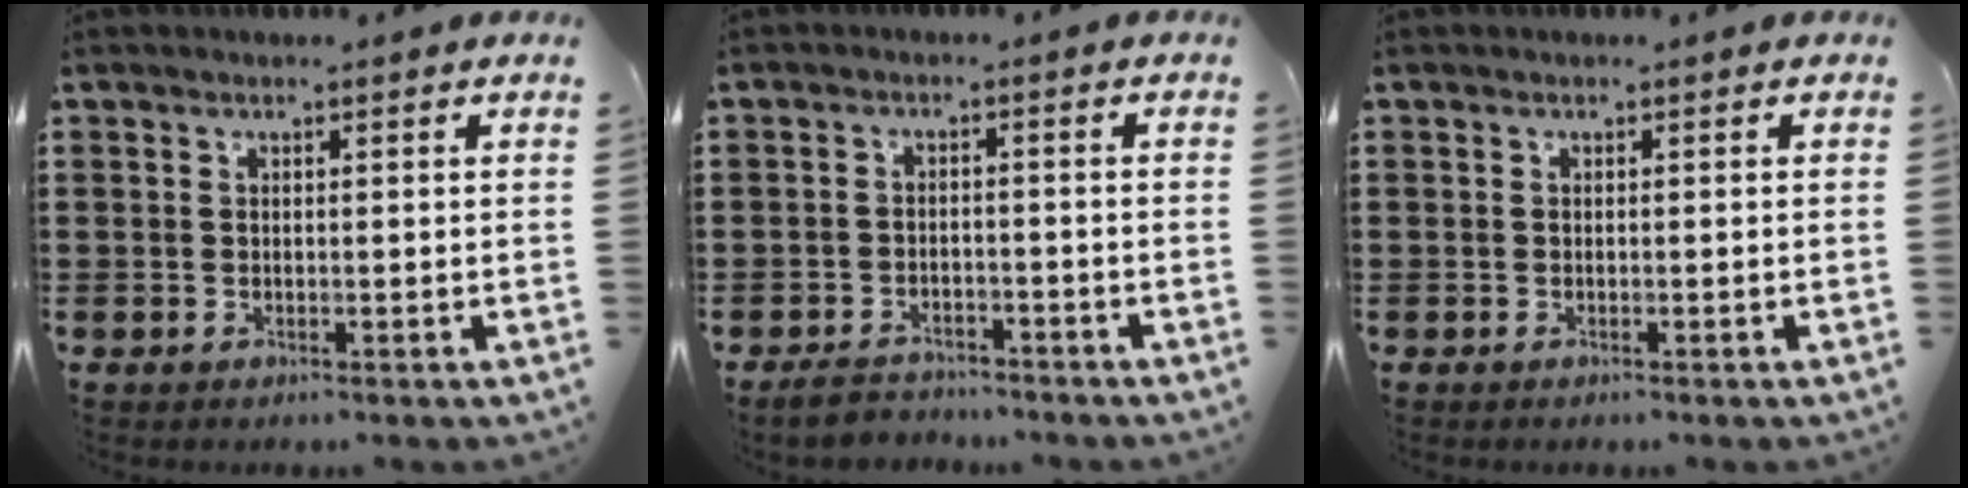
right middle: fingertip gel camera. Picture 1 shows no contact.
{"total": 2.8, "force": [-2.7, 0.7, 0.2], "torque": [-0.010, 0.005, -0.057]}
{"total": 0.0}